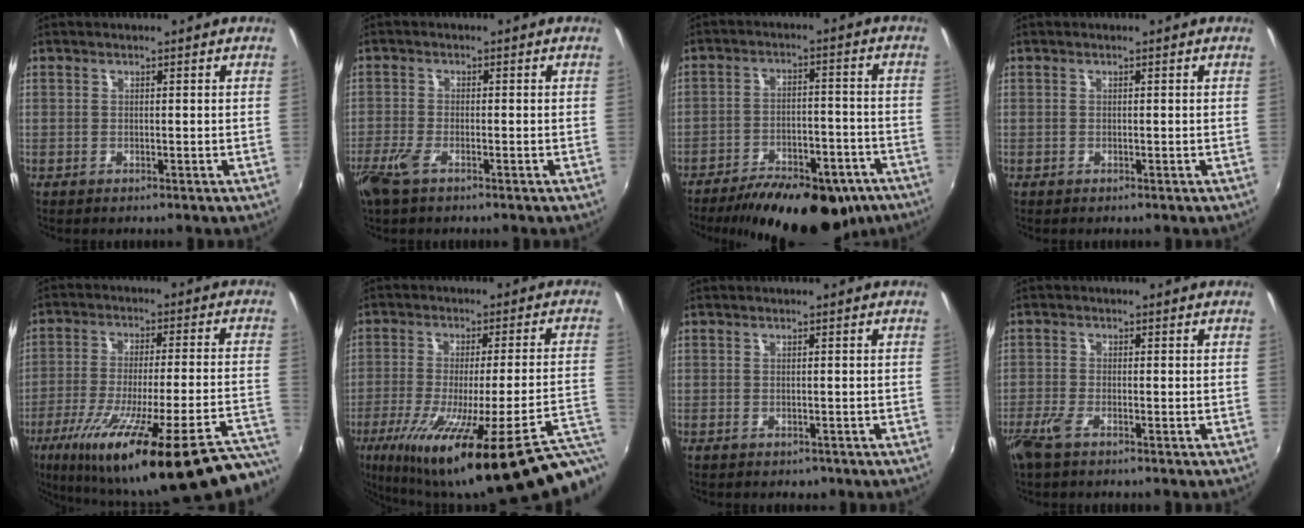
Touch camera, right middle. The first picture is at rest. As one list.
[{"total": 4.4, "force": [-2.8, 1.5, 3.0], "torque": [-0.076, -0.009, -0.056]}, {"total": 21.6, "force": [-15.7, 8.7, 12.0], "torque": [-0.208, -0.016, -0.208]}, {"total": 0.0}, {"total": 33.1, "force": [-24.9, 4.6, 21.3], "torque": [-0.314, -0.079, -0.357]}, {"total": 30.4, "force": [-19.5, 2.4, 23.1], "torque": [-0.340, -0.099, -0.282]}, {"total": 1.3, "force": [-0.8, 1.0, 0.5], "torque": [-0.011, -0.003, -0.008]}, {"total": 3.5, "force": [-2.5, 1.0, 2.3], "torque": [-0.059, -0.007, -0.051]}]